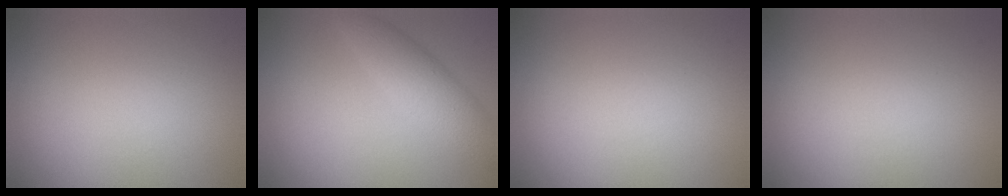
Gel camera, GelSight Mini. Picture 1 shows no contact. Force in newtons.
{"total": 3.3, "press": 3.3, "slide": 0.1}
{"total": 0.0}
{"total": 0.0}